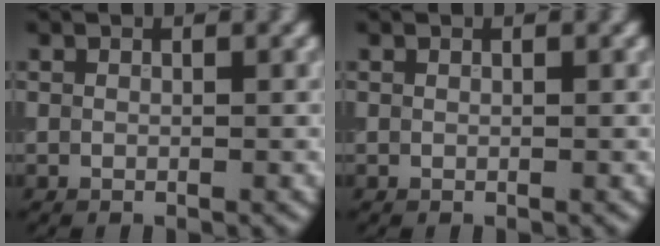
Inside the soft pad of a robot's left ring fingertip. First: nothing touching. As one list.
[{"total": 0.0}]